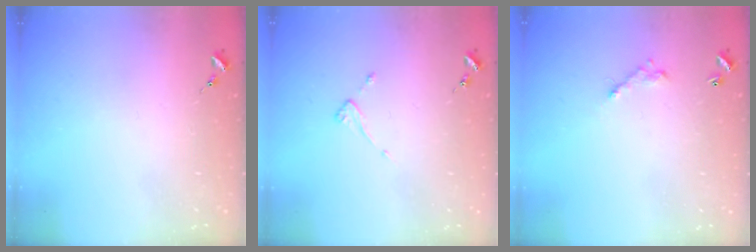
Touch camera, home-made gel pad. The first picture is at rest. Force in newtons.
{"total": 3.8, "press": 3.7, "slide": 0.2}
{"total": 5.2, "press": 5.2, "slide": 0.2}